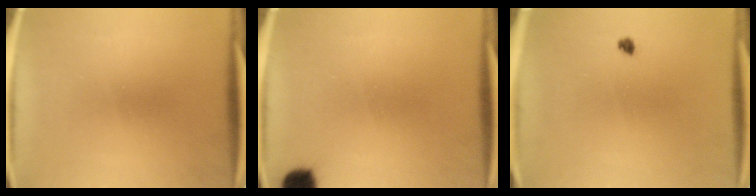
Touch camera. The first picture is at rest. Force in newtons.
{"total": 5.1}
{"total": 1.0}